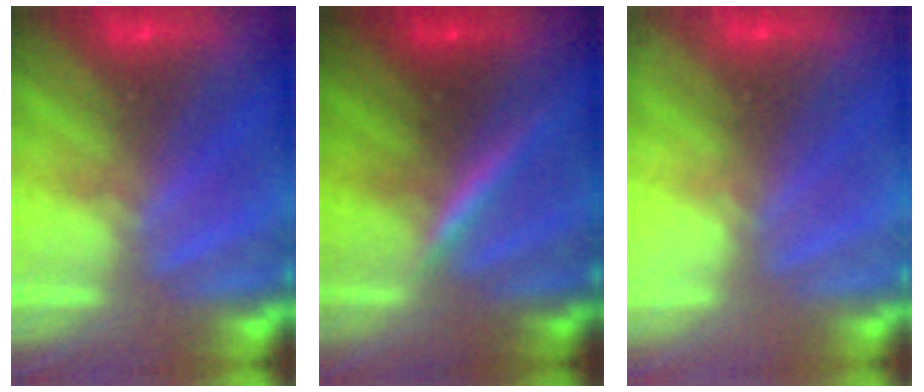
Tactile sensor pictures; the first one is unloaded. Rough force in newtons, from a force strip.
{"total": 3.2}
{"total": 2.3}